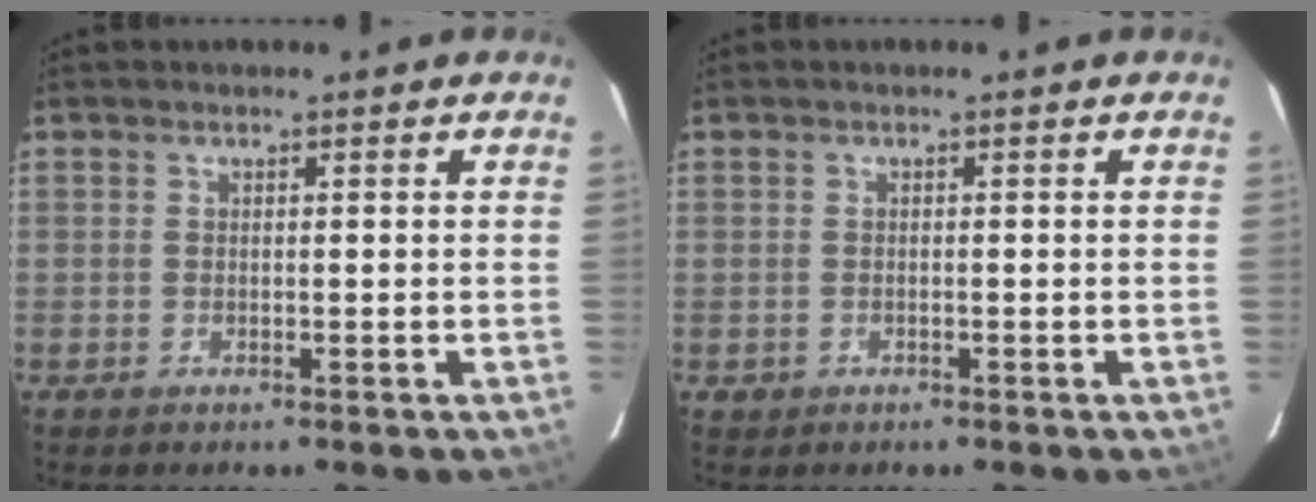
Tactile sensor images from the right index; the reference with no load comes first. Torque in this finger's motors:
{"motor_torque": [0.22, 0.19, -0.40, -0.17]}